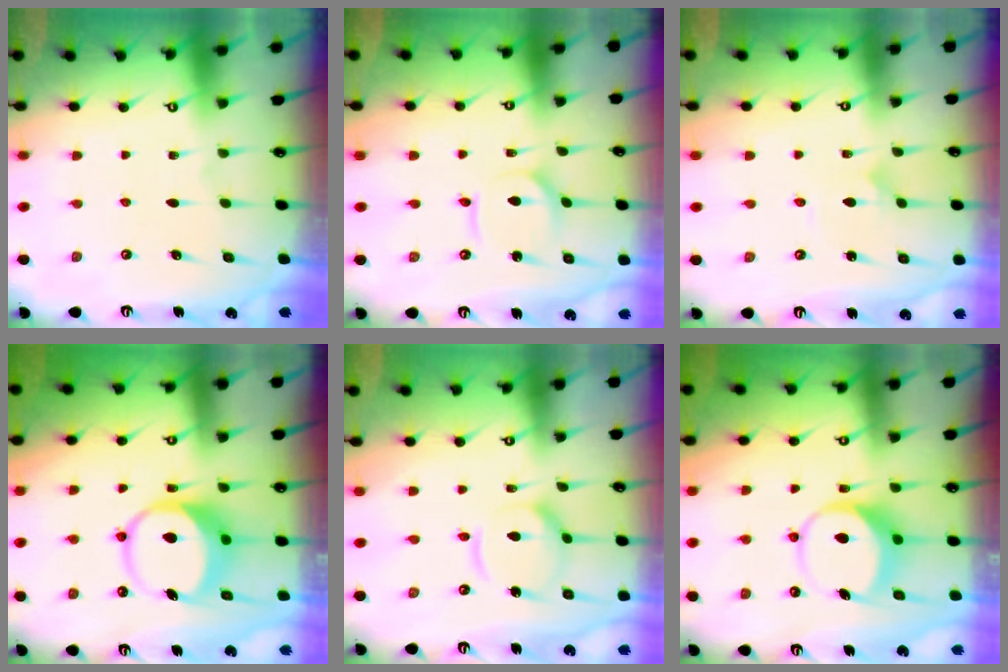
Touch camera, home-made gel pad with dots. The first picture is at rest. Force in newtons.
{"total": 2.5, "press": 2.5, "slide": 0.2}
{"total": 2.5, "press": 2.5, "slide": 0.1}
{"total": 8.9, "press": 8.8, "slide": 1.5}
{"total": 11.5, "press": 11.4, "slide": 1.2}
{"total": 8.0, "press": 8.0, "slide": 0.7}